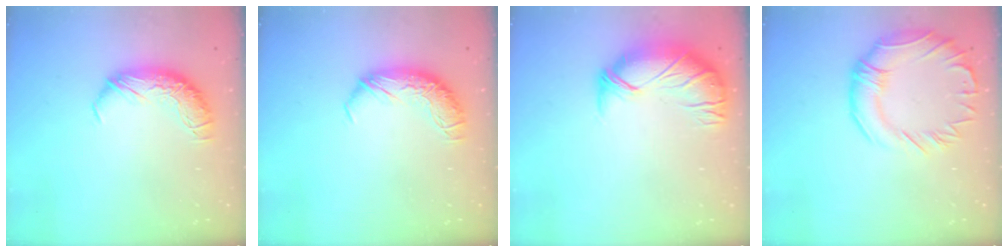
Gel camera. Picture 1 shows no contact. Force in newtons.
{"total": 0.0}
{"total": 2.8, "press": 0.9, "slide": 2.6}
{"total": 4.9, "press": 4.4, "slide": 2.1}